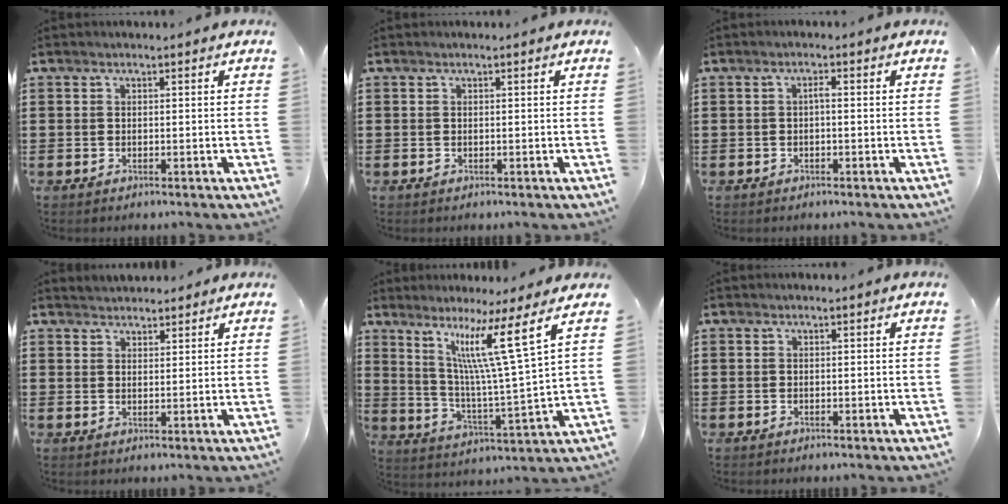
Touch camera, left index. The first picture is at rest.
{"total": 0.0}
{"total": 1.0, "force": [-0.3, 0.3, 1.0], "torque": [-0.021, 0.002, -0.006]}
{"total": 2.5, "force": [2.4, 0.7, -0.5], "torque": [0.002, 0.001, 0.047]}
{"total": 11.2, "force": [6.6, -0.9, 9.0], "torque": [-0.184, -0.032, 0.098]}
{"total": 0.0}